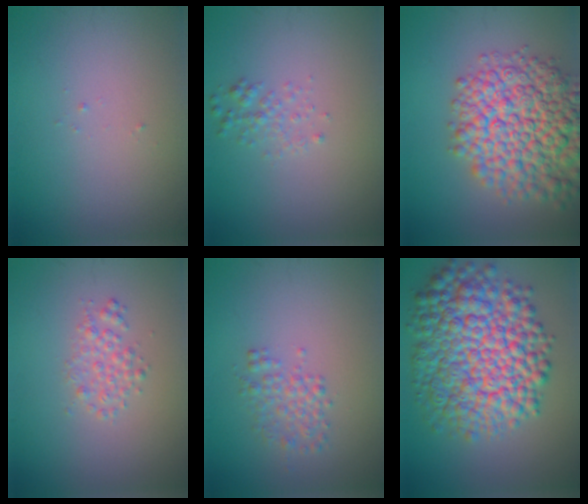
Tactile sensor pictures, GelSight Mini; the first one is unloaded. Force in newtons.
{"total": 1.4, "press": 1.4, "slide": 0.0}
{"total": 10.8, "press": 10.8, "slide": 0.4}
{"total": 1.7, "press": 1.7, "slide": 0.0}
{"total": 2.0, "press": 2.0, "slide": 0.0}
{"total": 12.2, "press": 12.2, "slide": 0.3}